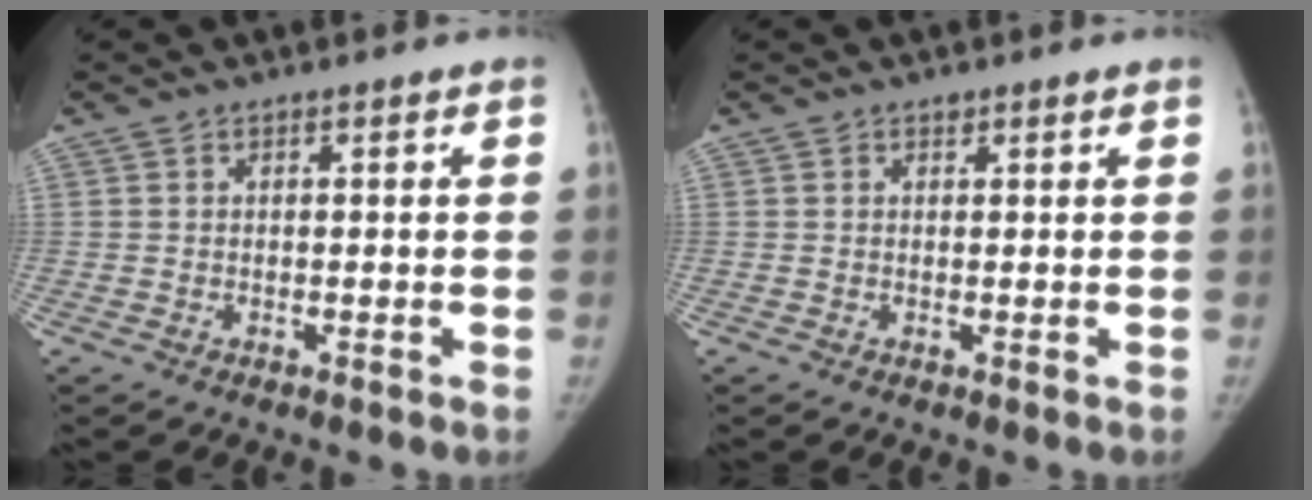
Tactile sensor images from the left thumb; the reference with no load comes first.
{"total": 0.7, "force": [0.5, 0.4, 0.1], "torque": [0.003, -0.004, 0.007]}